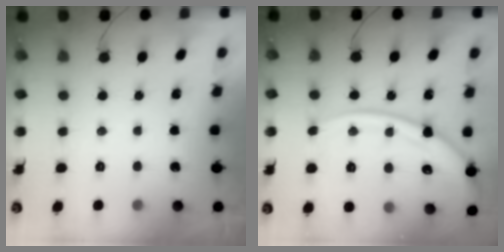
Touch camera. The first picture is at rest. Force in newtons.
{"total": 16.7, "press": 16.6, "slide": 1.8}